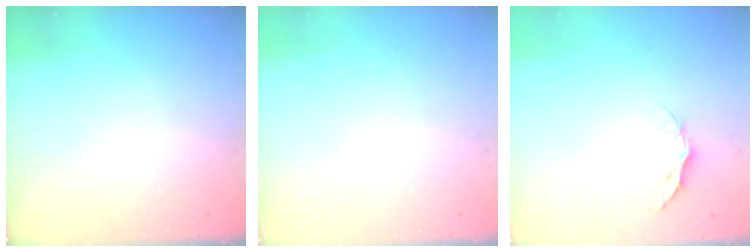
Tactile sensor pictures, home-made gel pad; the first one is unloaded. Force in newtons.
{"total": 0.0}
{"total": 8.1, "press": 8.1, "slide": 0.7}